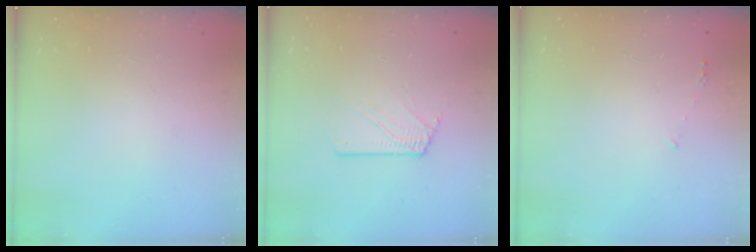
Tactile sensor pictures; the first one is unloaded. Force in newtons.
{"total": 2.6, "press": 2.6, "slide": 0.2}
{"total": 3.4, "press": 3.4, "slide": 0.4}